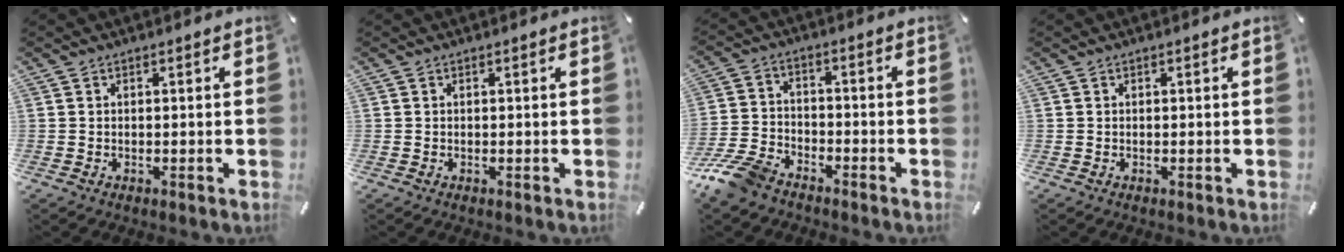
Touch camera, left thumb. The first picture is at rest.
{"total": 0.0}
{"total": 9.5, "force": [-7.5, 4.3, 3.8], "torque": [-0.084, 0.035, -0.146]}
{"total": 0.0}